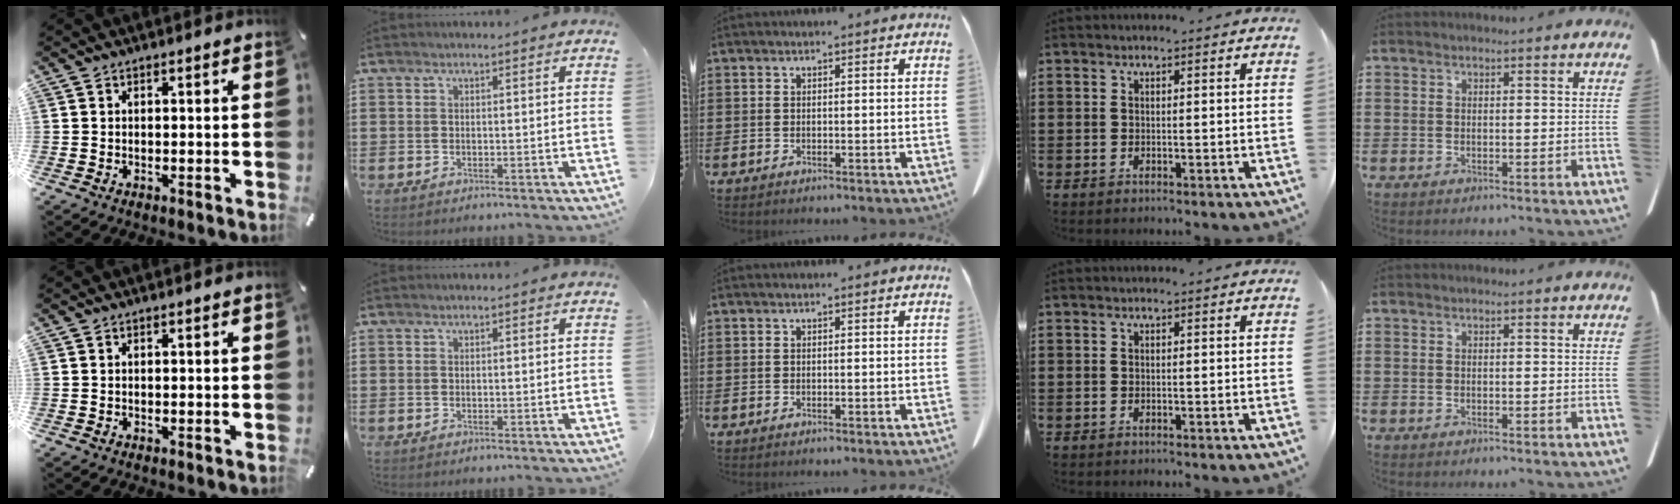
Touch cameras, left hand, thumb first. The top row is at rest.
{}